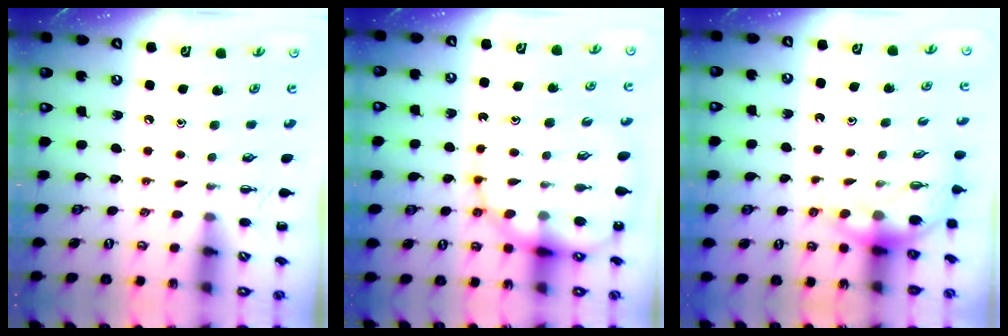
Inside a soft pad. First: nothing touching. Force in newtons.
{"total": 15.5, "press": 15.0, "slide": 3.9}
{"total": 4.6, "press": 4.6, "slide": 0.2}